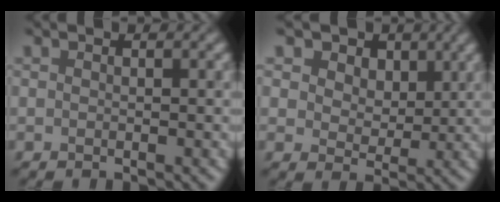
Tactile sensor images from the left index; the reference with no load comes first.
{"total": 7.4, "force": [4.2, 5.2, 3.3], "torque": [-0.075, 0.000, 0.063]}